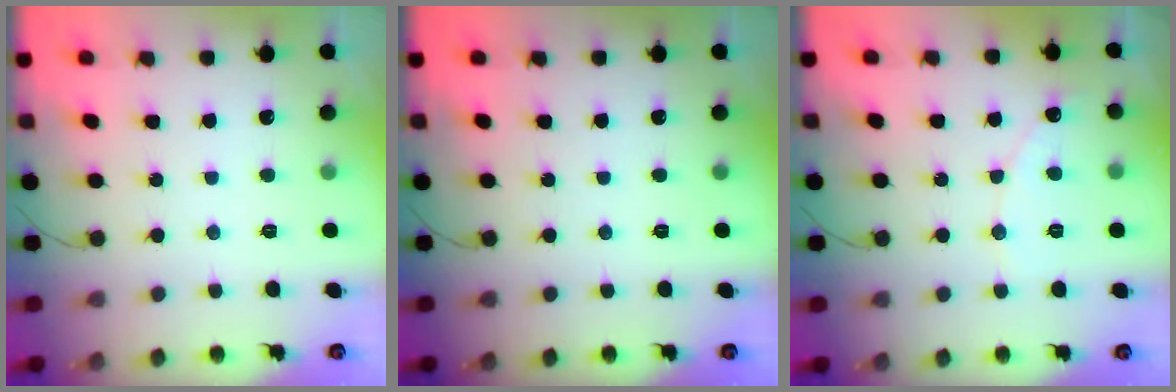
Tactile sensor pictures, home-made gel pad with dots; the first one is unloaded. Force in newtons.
{"total": 0.0}
{"total": 4.7, "press": 4.6, "slide": 0.5}